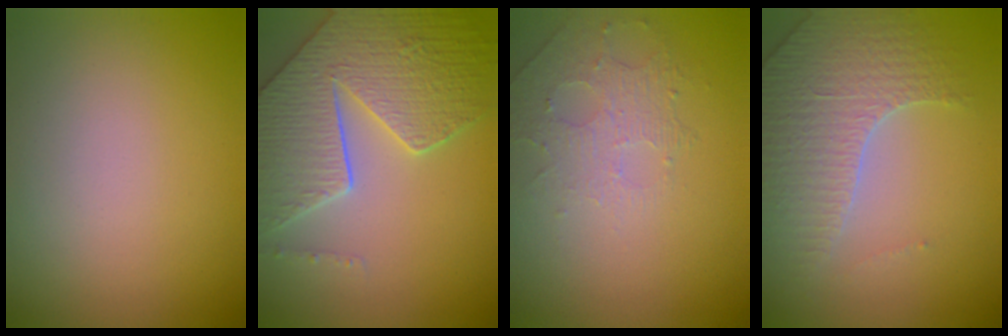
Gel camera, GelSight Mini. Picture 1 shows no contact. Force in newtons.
{"total": 8.3, "press": 6.1, "slide": 5.6}
{"total": 1.6, "press": 1.2, "slide": 1.0}
{"total": 3.6, "press": 3.5, "slide": 0.9}